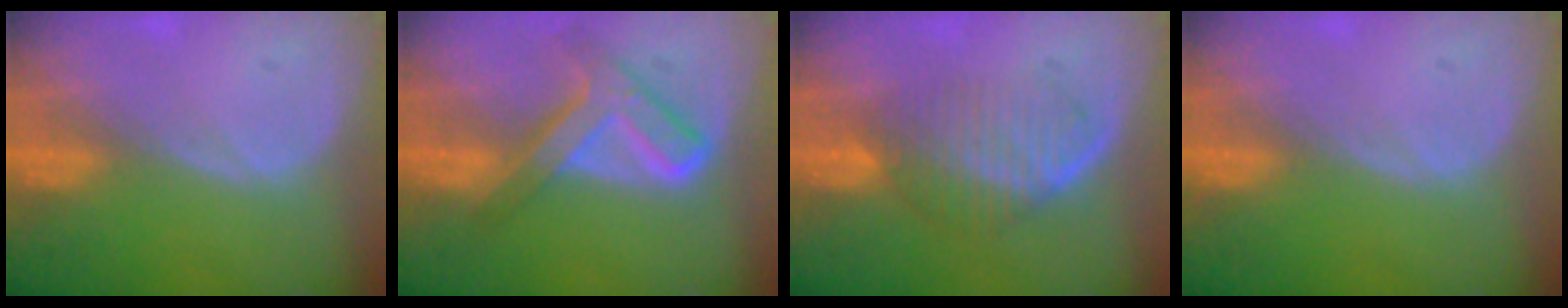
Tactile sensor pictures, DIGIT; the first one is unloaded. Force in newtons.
{"total": 7.9, "press": 6.7, "slide": 4.1}
{"total": 6.2, "press": 6.1, "slide": 1.0}
{"total": 0.0}